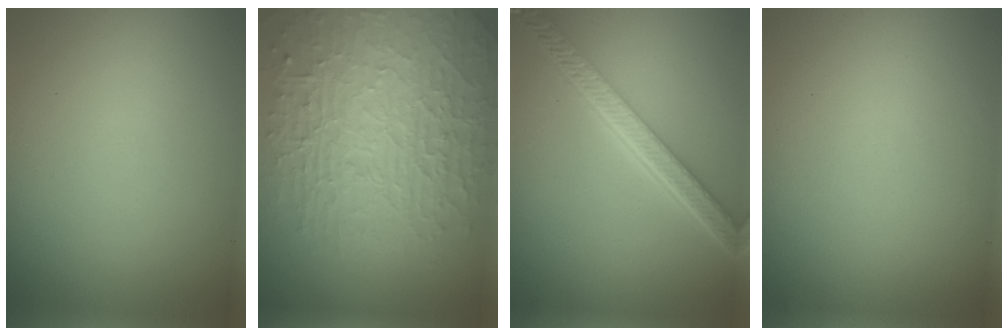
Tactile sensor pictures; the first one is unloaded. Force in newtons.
{"total": 10.1, "press": 6.7, "slide": 7.5}
{"total": 5.5, "press": 4.2, "slide": 3.5}
{"total": 0.0}